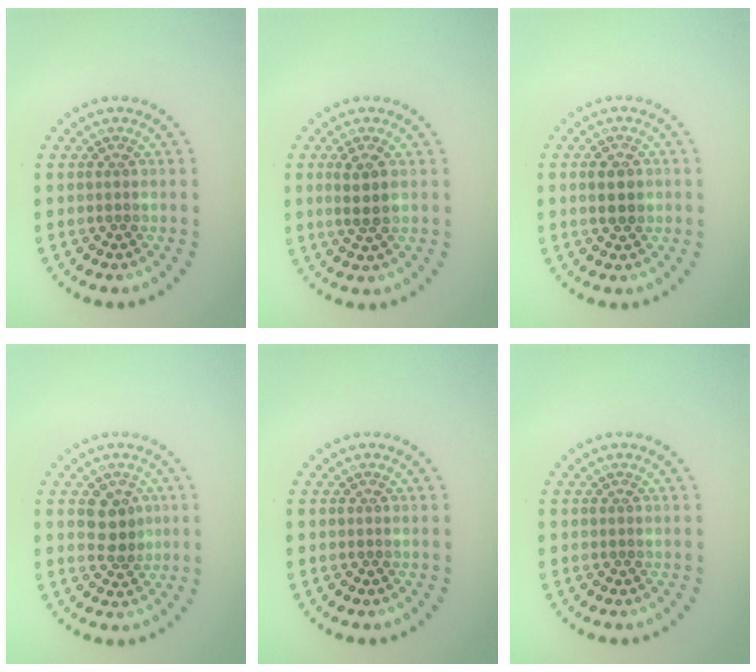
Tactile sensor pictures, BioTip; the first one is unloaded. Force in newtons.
{"total": 2.2, "press": 2.0, "slide": 0.9}
{"total": 2.1, "press": 2.1, "slide": 0.2}
{"total": 2.7, "press": 2.6, "slide": 0.9}
{"total": 0.0}
{"total": 0.0}